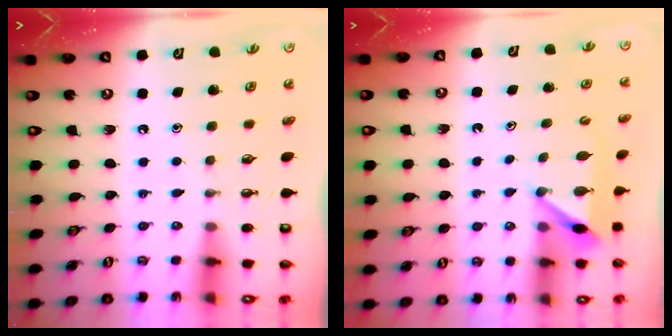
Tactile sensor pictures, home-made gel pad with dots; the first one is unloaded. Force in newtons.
{"total": 6.5, "press": 6.5, "slide": 0.7}